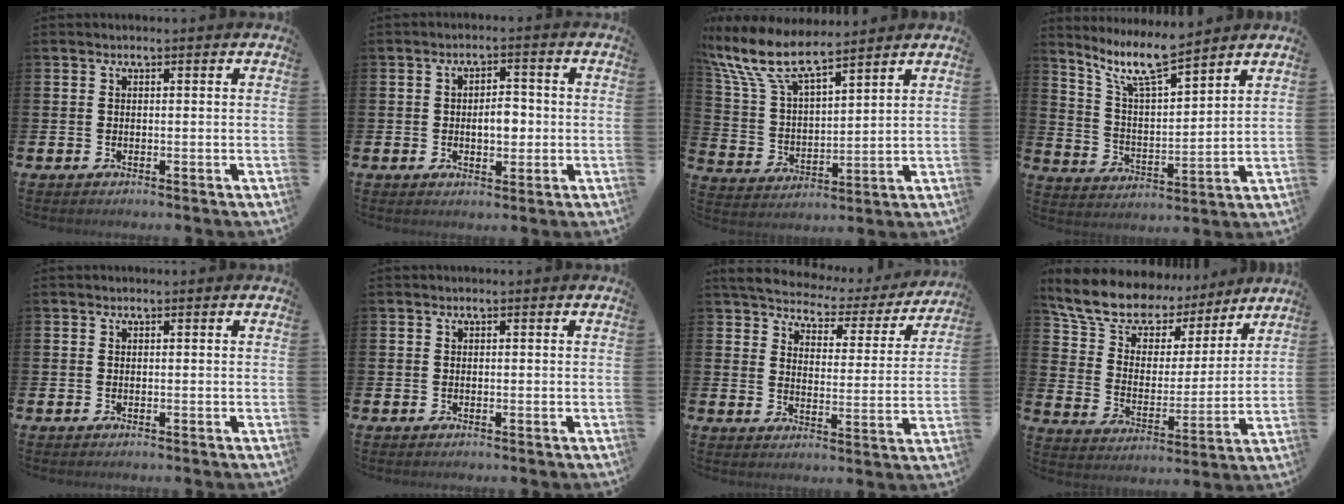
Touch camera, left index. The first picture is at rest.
{"total": 3.4, "force": [-0.4, 2.2, 2.6], "torque": [-0.035, 0.001, -0.014]}
{"total": 10.0, "force": [8.6, 2.6, 4.5], "torque": [-0.128, -0.037, 0.155]}
{"total": 9.4, "force": [8.1, 1.5, 4.6], "torque": [-0.118, -0.033, 0.147]}
{"total": 0.0}
{"total": 0.0}
{"total": 4.8, "force": [4.4, 1.5, 1.2], "torque": [-0.044, -0.036, 0.067]}
{"total": 11.4, "force": [10.0, 4.7, 2.6], "torque": [-0.099, -0.067, 0.179]}